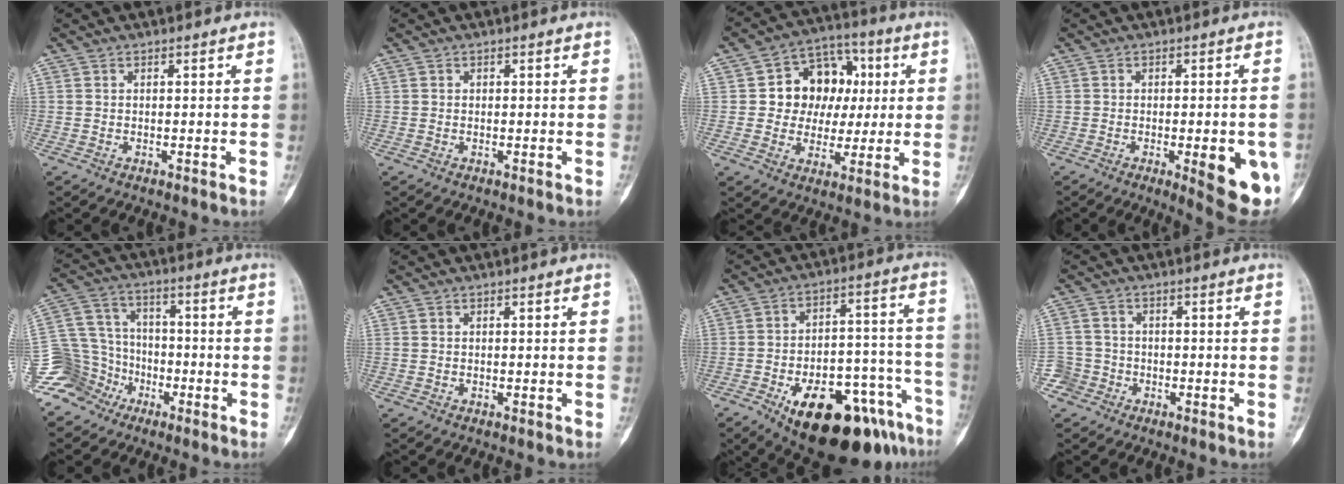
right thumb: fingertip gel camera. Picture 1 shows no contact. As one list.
[{"total": 0.0}, {"total": 13.4, "force": [2.0, 11.0, 7.4], "torque": [-0.049, 0.016, 0.029]}, {"total": 11.8, "force": [-3.4, 3.3, 10.8], "torque": [-0.120, -0.011, -0.034]}, {"total": 13.1, "force": [-7.6, 10.4, 2.6], "torque": [-0.044, 0.070, -0.143]}, {"total": 0.0}, {"total": 24.3, "force": [-14.2, 10.4, 16.8], "torque": [-0.172, 0.089, -0.204]}, {"total": 4.2, "force": [-2.3, 3.6, -0.3], "torque": [0.023, 0.018, -0.049]}]